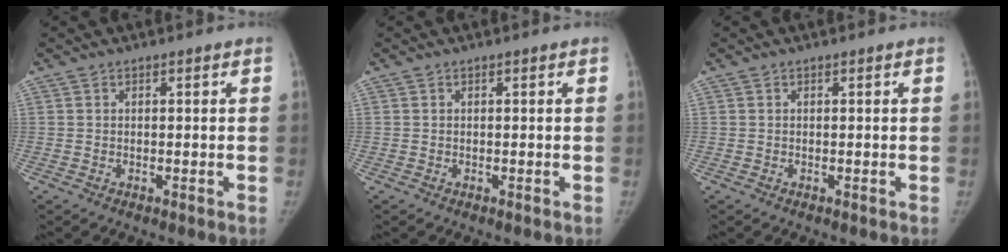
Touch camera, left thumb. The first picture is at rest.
{"total": 0.0}
{"total": 0.0}